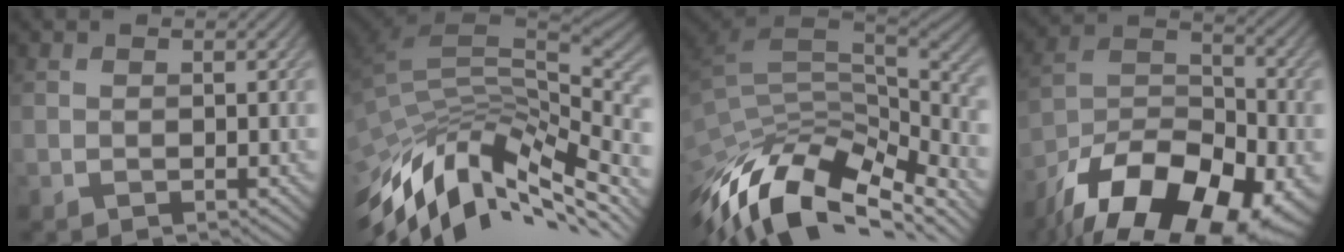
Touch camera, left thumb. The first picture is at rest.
{"total": 13.7, "force": [-6.7, 7.3, 9.5], "torque": [-0.215, -0.024, -0.108]}
{"total": 15.3, "force": [-8.6, 7.5, 10.2], "torque": [-0.251, -0.034, -0.138]}
{"total": 19.0, "force": [-12.5, 9.0, 11.1], "torque": [-0.215, -0.046, -0.189]}